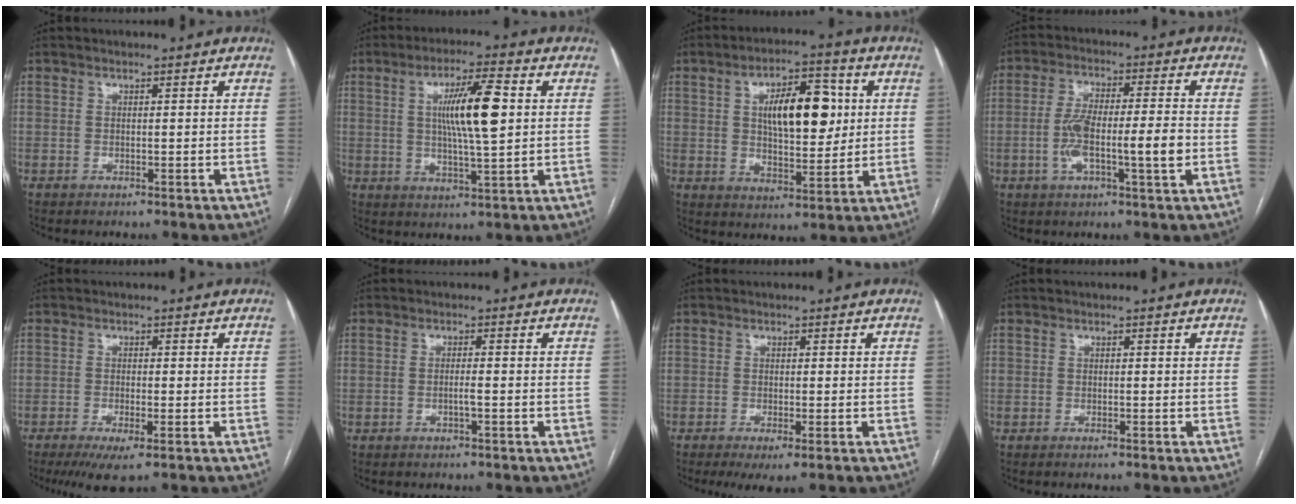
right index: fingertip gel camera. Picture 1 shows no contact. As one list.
[{"total": 10.4, "force": [1.9, 0.9, 10.2], "torque": [-0.179, 0.002, 0.032]}, {"total": 12.4, "force": [2.7, 4.9, 11.1], "torque": [-0.177, 0.016, 0.046]}, {"total": 10.3, "force": [-1.9, 1.5, 10.0], "torque": [-0.185, 0.012, -0.034]}, {"total": 4.6, "force": [-2.5, 0.6, 3.8], "torque": [-0.068, -0.013, -0.040]}, {"total": 1.5, "force": [-0.5, 0.0, 1.4], "torque": [-0.027, -0.001, -0.008]}, {"total": 3.3, "force": [-1.6, 0.6, 2.8], "torque": [-0.043, -0.010, -0.022]}, {"total": 0.0}]